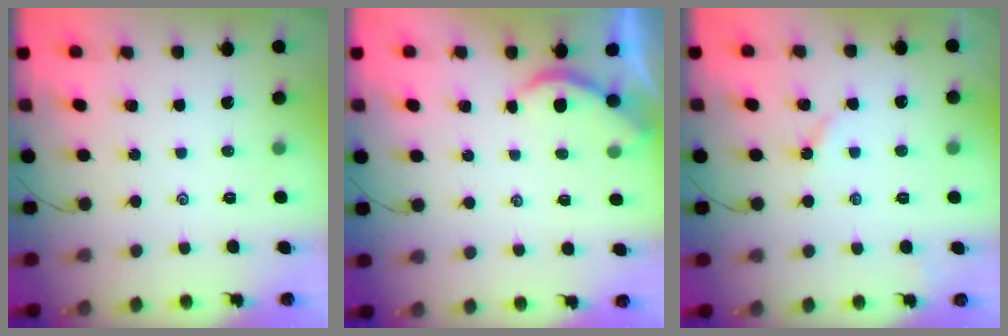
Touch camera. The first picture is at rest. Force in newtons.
{"total": 2.0, "press": 2.0, "slide": 0.1}
{"total": 2.0, "press": 2.0, "slide": 0.3}